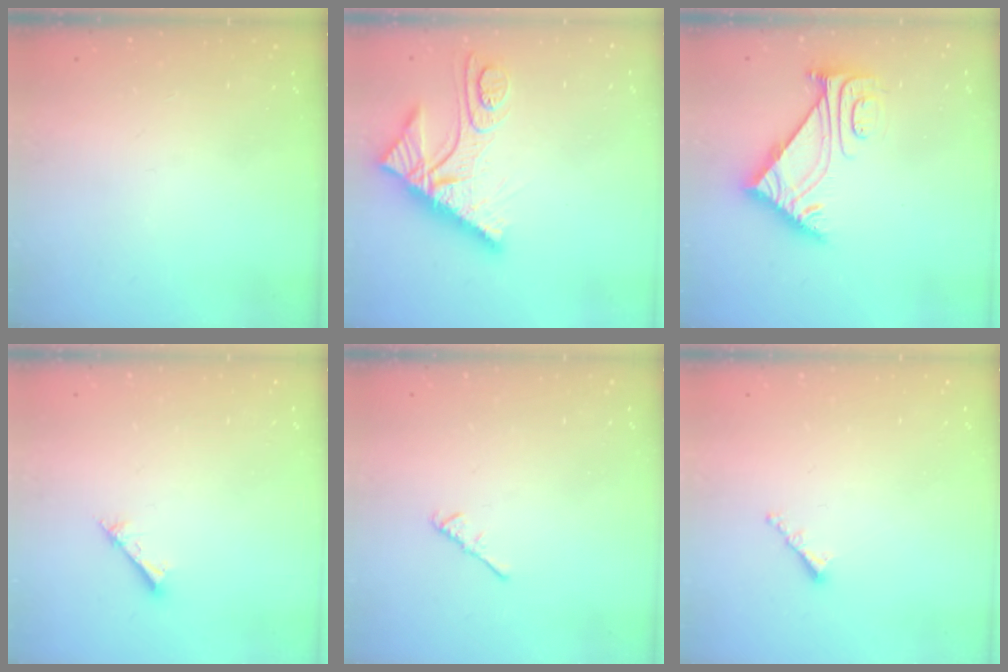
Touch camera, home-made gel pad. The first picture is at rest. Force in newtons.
{"total": 11.8, "press": 11.7, "slide": 1.0}
{"total": 8.0, "press": 8.0, "slide": 0.6}
{"total": 1.2, "press": 1.2, "slide": 0.1}
{"total": 2.6, "press": 2.6, "slide": 0.6}
{"total": 1.2, "press": 1.1, "slide": 0.5}